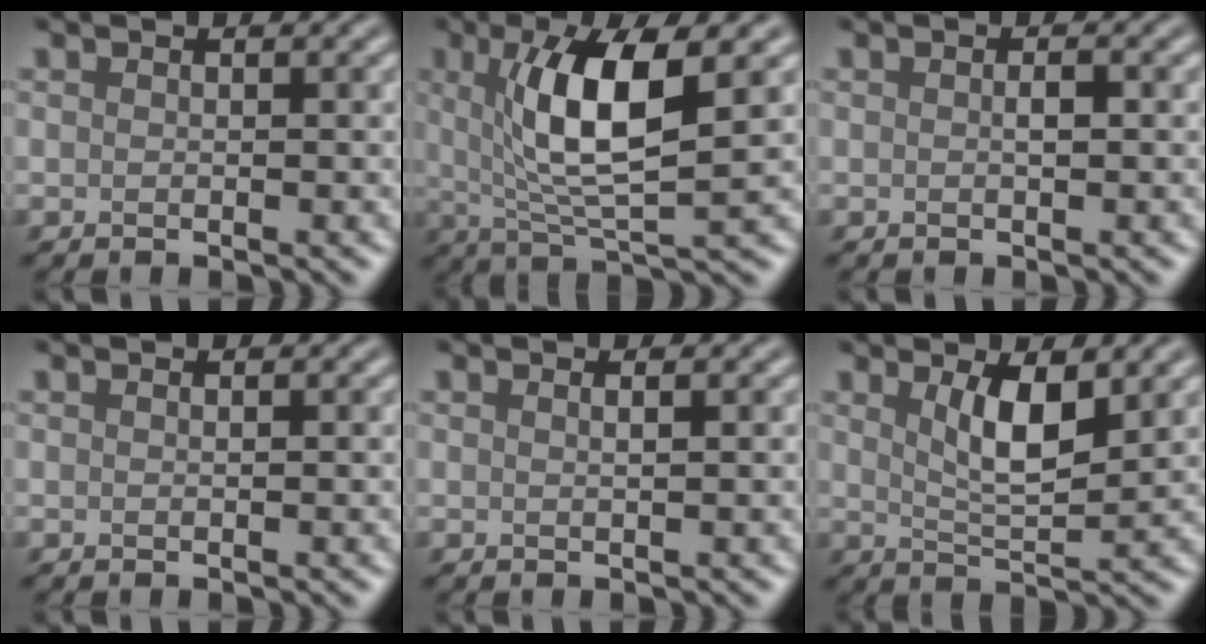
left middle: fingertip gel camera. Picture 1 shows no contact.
{"total": 8.0, "force": [1.8, 2.1, 7.5], "torque": [-0.133, -0.008, 0.035]}
{"total": 0.8, "force": [0.0, 0.2, 0.8], "torque": [-0.015, 0.001, 0.001]}
{"total": 0.0}
{"total": 0.9, "force": [0.4, 0.3, 0.7], "torque": [-0.004, 0.001, 0.000]}
{"total": 4.2, "force": [1.7, 1.3, 3.6], "torque": [-0.070, -0.006, 0.033]}